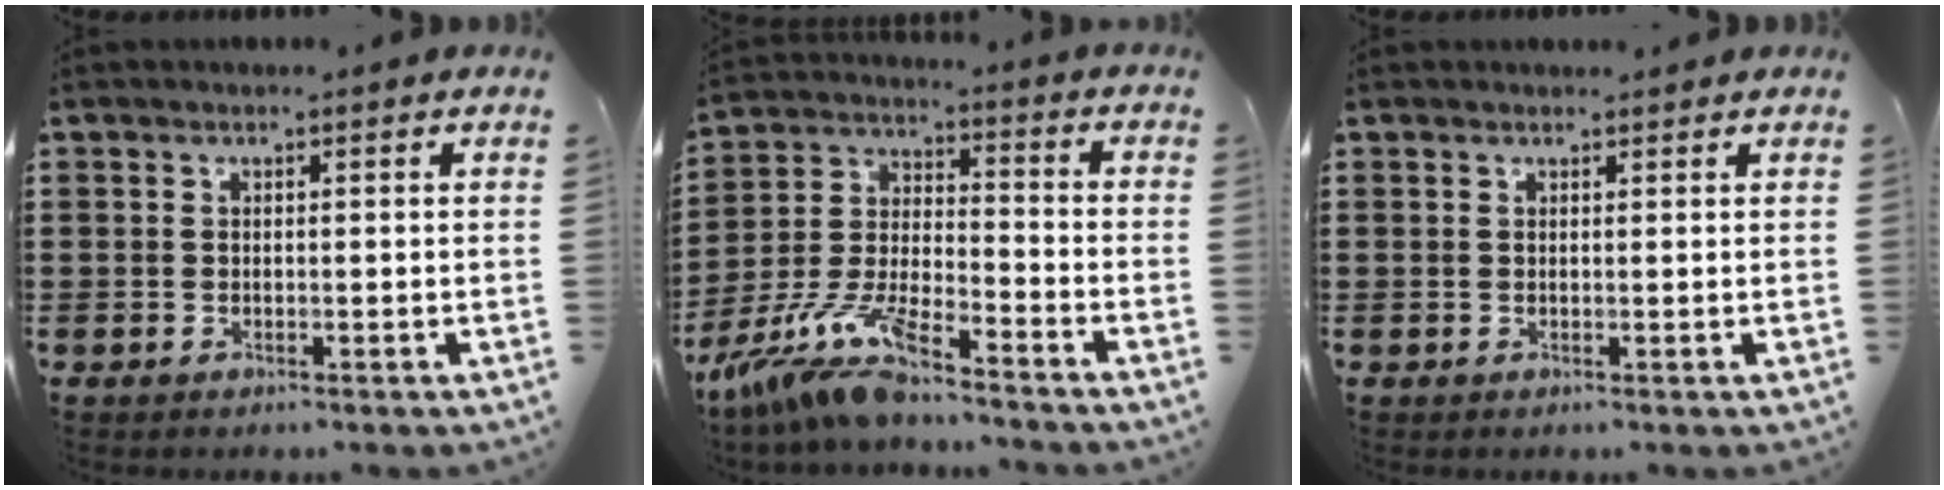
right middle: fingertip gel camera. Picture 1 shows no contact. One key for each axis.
{"total": 10.3, "fx": -8.8, "fy": 1.1, "fz": 5.2, "tx": -0.126, "ty": -0.001, "tz": -0.182}
{"total": 0.6, "fx": 0.5, "fy": 0.3, "fz": 0.0, "tx": 0.005, "ty": -0.004, "tz": 0.008}